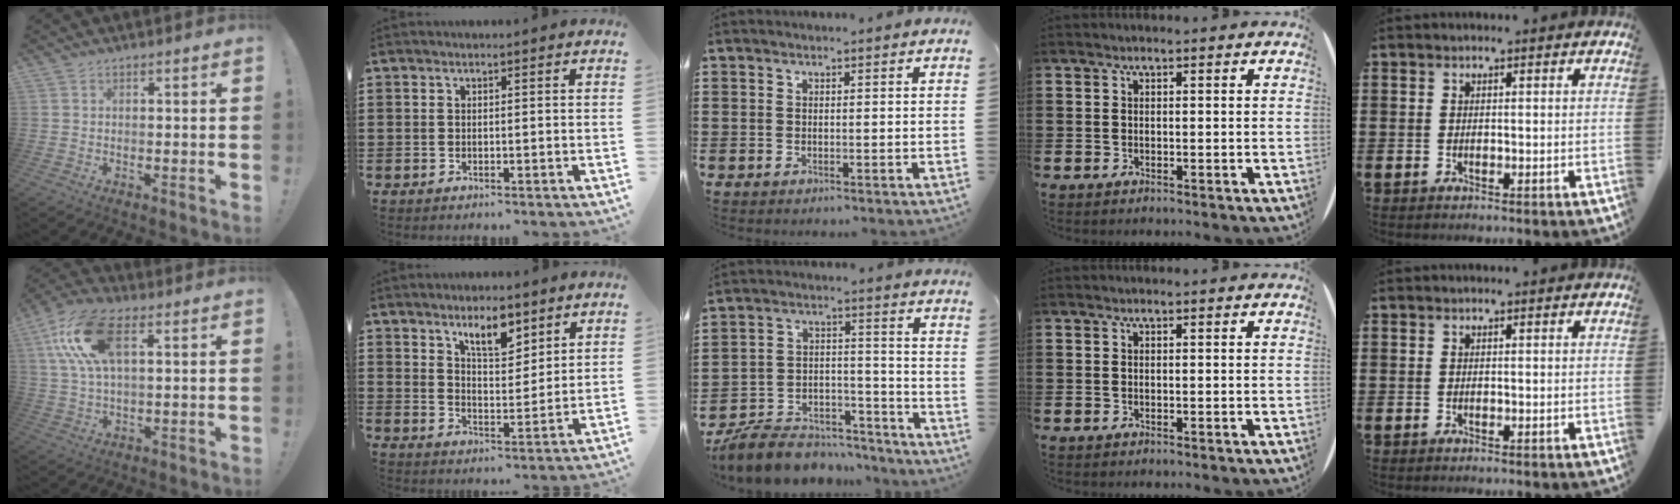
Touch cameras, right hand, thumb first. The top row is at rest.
{"thumb": {"total": 16.3, "force": [5.7, 7.8, 13.2], "torque": [-0.254, -0.004, 0.101]}, "index": {"total": 6.2, "force": [4.6, 2.3, 3.5], "torque": [-0.048, -0.012, 0.076]}, "middle": {"total": 8.2, "force": [-7.8, 2.2, 1.7], "torque": [-0.037, 0.020, -0.154]}}